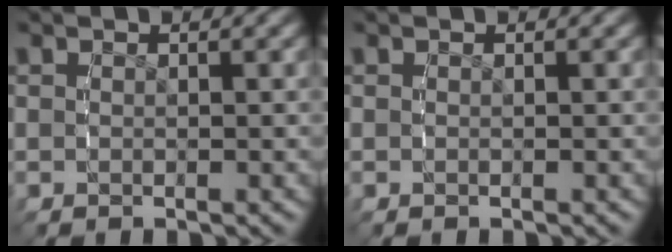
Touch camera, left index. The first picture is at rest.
{"total": 0.0}